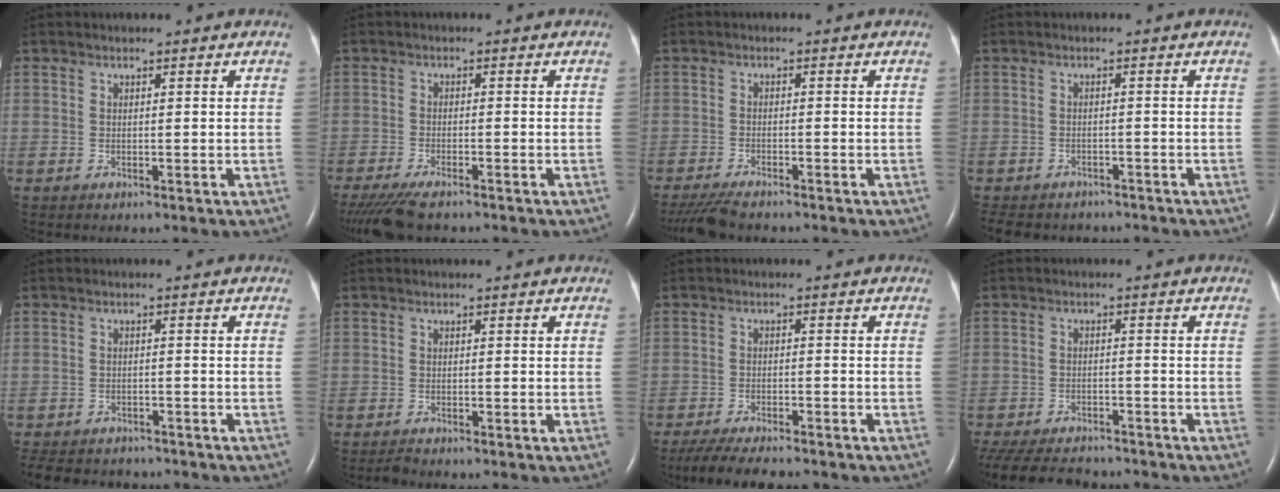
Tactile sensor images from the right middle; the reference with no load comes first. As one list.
[{"total": 7.4, "force": [-6.0, 1.7, 4.0], "torque": [-0.070, -0.016, -0.101]}, {"total": 5.3, "force": [-4.6, 0.8, 2.5], "torque": [-0.047, -0.016, -0.079]}, {"total": 10.1, "force": [-8.6, 4.3, 2.9], "torque": [-0.064, -0.004, -0.110]}, {"total": 11.4, "force": [-9.9, 4.5, 3.5], "torque": [-0.079, -0.003, -0.128]}, {"total": 1.1, "force": [-1.0, 0.1, 0.3], "torque": [-0.015, -0.005, -0.018]}, {"total": 10.4, "force": [-8.9, 2.0, 5.0], "torque": [-0.081, -0.017, -0.132]}, {"total": 15.5, "force": [-13.3, 5.1, 6.1], "torque": [-0.165, -0.024, -0.189]}]